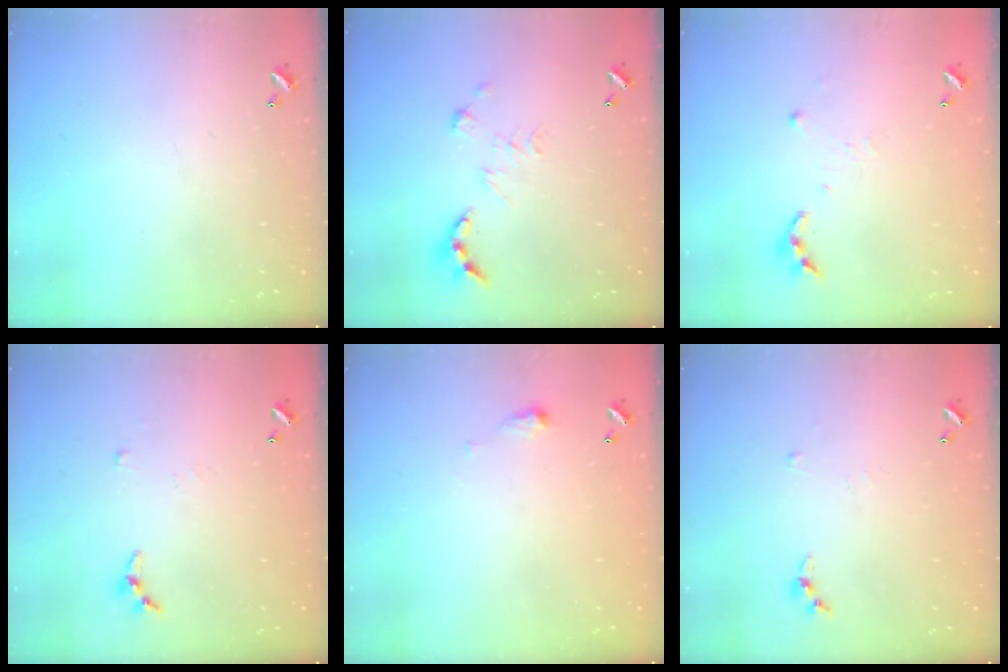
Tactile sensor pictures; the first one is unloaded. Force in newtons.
{"total": 2.9, "press": 2.7, "slide": 1.3}
{"total": 5.6, "press": 5.6, "slide": 0.1}
{"total": 4.1, "press": 4.1, "slide": 0.4}
{"total": 2.9, "press": 2.9, "slide": 0.5}
{"total": 4.6, "press": 4.5, "slide": 0.6}